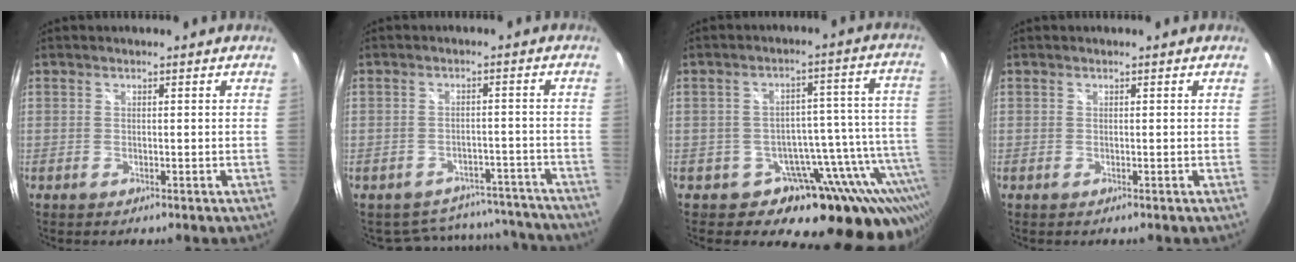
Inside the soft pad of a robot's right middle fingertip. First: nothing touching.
{"total": 14.0, "force": [-12.4, 6.1, 2.8], "torque": [-0.061, 0.031, -0.139]}
{"total": 20.4, "force": [-11.9, 11.9, 11.6], "torque": [-0.131, 0.016, -0.153]}
{"total": 0.0}